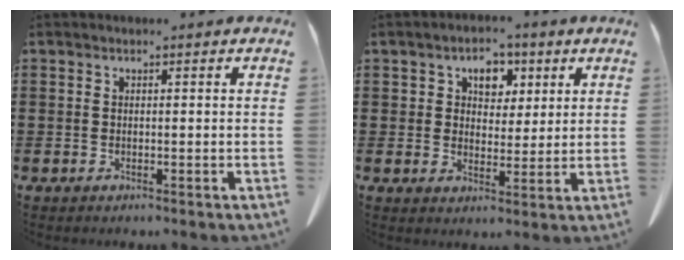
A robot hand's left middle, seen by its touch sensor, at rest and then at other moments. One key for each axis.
{"total": 4.7, "fx": 2.5, "fy": 3.6, "fz": 1.8, "tx": -0.039, "ty": 0.006, "tz": 0.039}